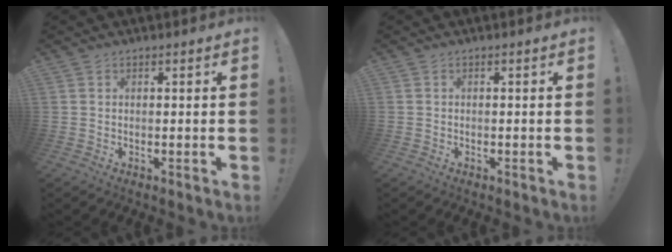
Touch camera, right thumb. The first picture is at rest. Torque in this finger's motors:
{"motor_torque": [1.43, 0.84, -0.14, -1.84, 0.02]}